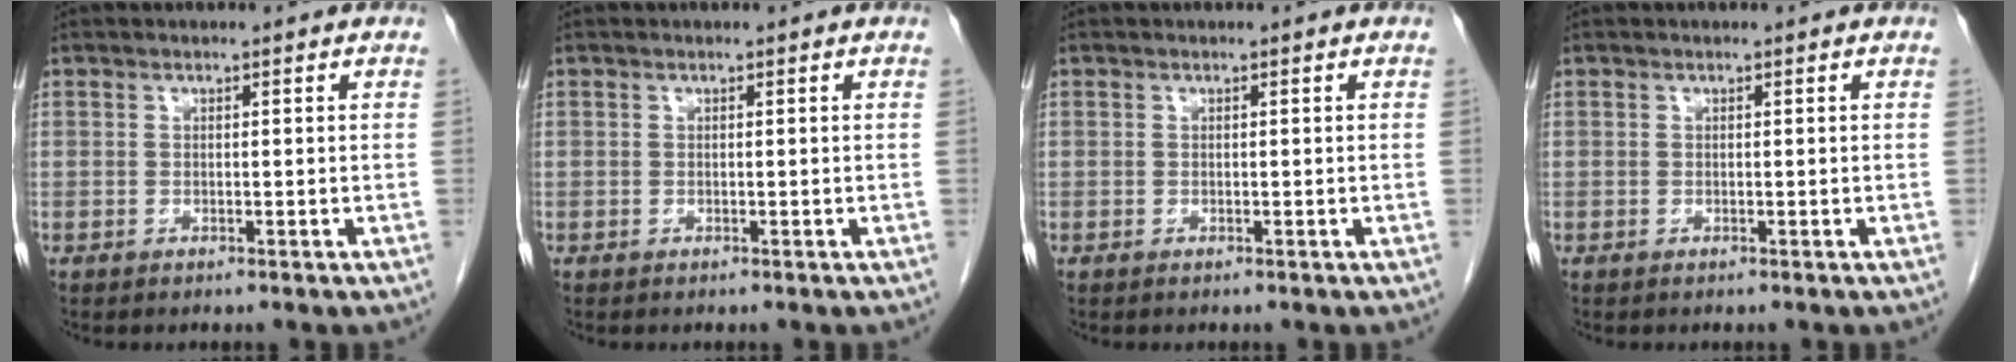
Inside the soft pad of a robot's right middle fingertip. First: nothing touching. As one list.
[{"total": 0.0}, {"total": 0.0}, {"total": 0.0}]